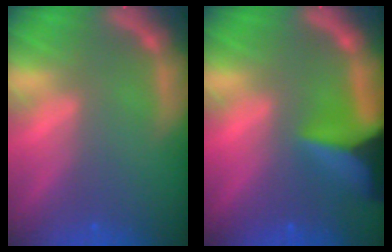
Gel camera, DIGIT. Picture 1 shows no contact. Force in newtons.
{"total": 9.4}